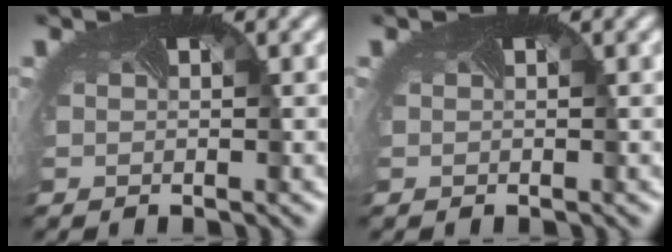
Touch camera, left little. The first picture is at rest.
{"total": 0.0}